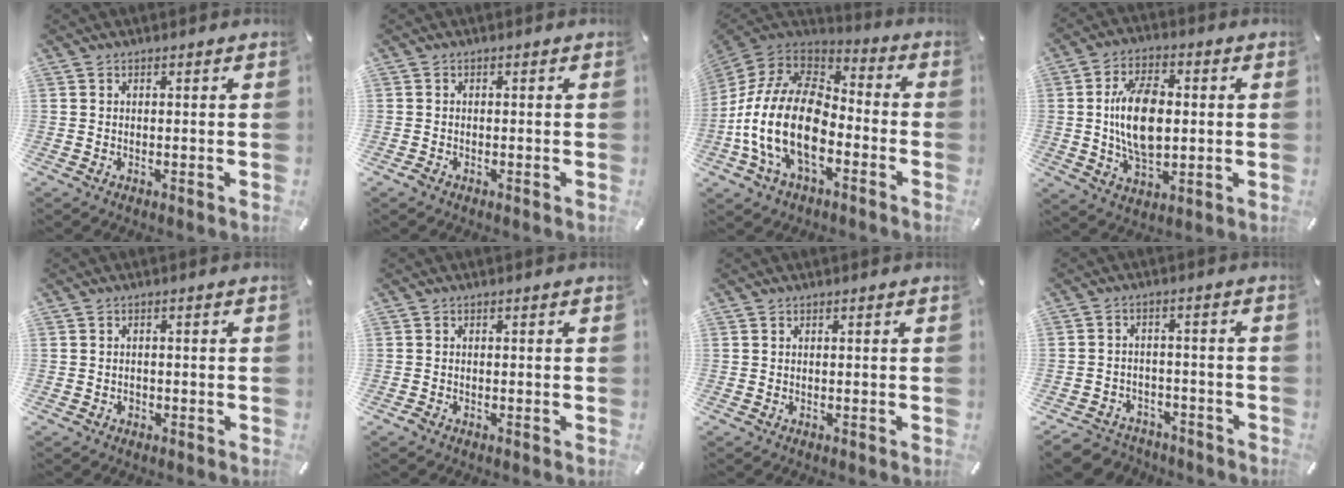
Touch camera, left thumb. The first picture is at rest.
{"total": 0.7, "force": [-0.6, 0.3, 0.1], "torque": [0.000, 0.003, -0.014]}
{"total": 21.2, "force": [-7.4, 12.7, 15.3], "torque": [-0.319, 0.035, -0.126]}
{"total": 13.7, "force": [0.5, 8.1, 11.0], "torque": [-0.214, 0.000, 0.004]}
{"total": 1.7, "force": [-0.7, 1.4, 0.5], "torque": [-0.010, 0.004, -0.018]}
{"total": 0.7, "force": [-0.6, 0.2, 0.1], "torque": [-0.002, 0.001, -0.013]}
{"total": 0.0}
{"total": 5.0, "force": [-3.5, 3.3, 1.1], "torque": [-0.027, 0.015, -0.069]}